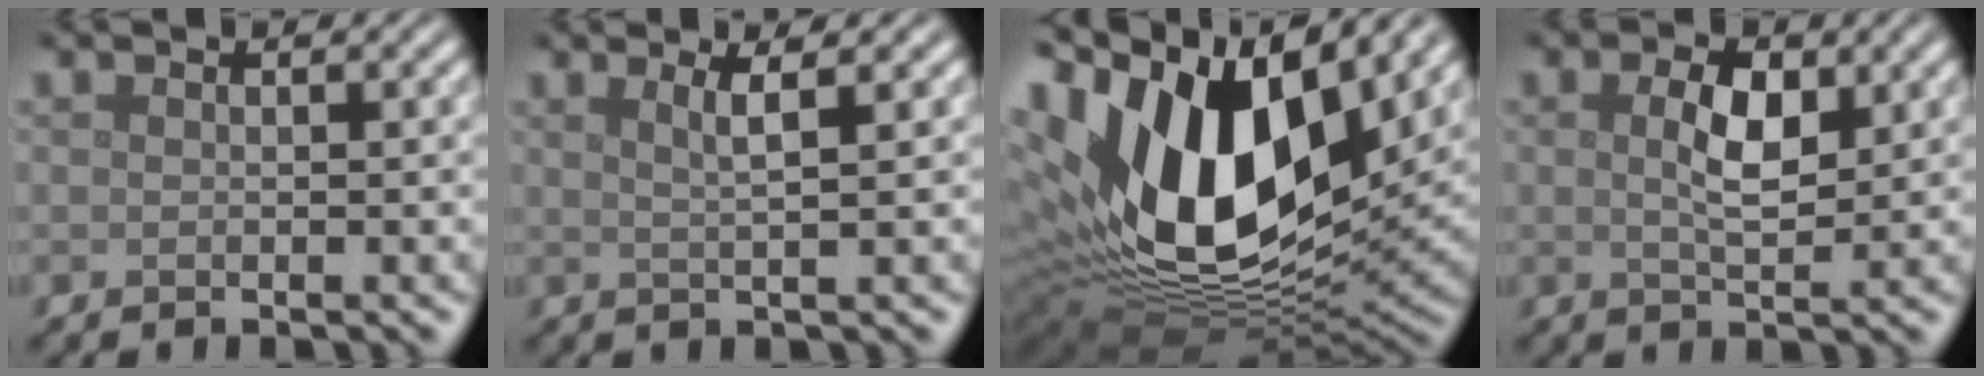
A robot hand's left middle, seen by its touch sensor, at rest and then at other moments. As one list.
[{"total": 2.2, "force": [1.0, 0.5, 1.9], "torque": [-0.027, 0.004, 0.011]}, {"total": 17.4, "force": [5.5, 10.1, 13.0], "torque": [-0.267, -0.003, 0.103]}, {"total": 3.3, "force": [0.9, 1.5, 2.8], "torque": [-0.059, 0.000, 0.019]}]